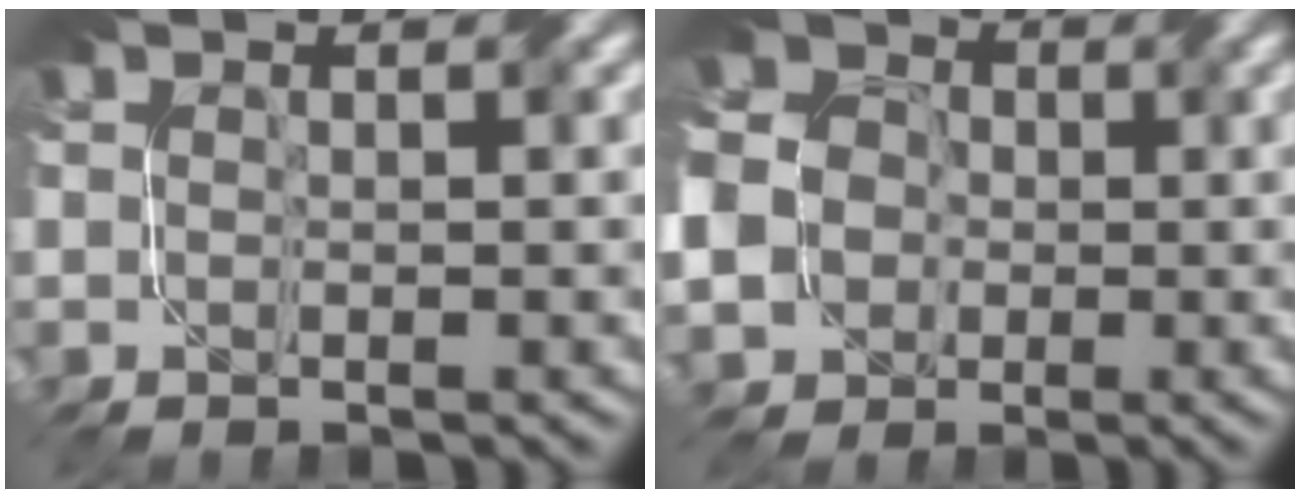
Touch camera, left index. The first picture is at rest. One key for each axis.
{"total": 10.2, "fx": -1.9, "fy": 9.4, "fz": 3.6, "tx": -0.100, "ty": -0.011, "tz": -0.055}